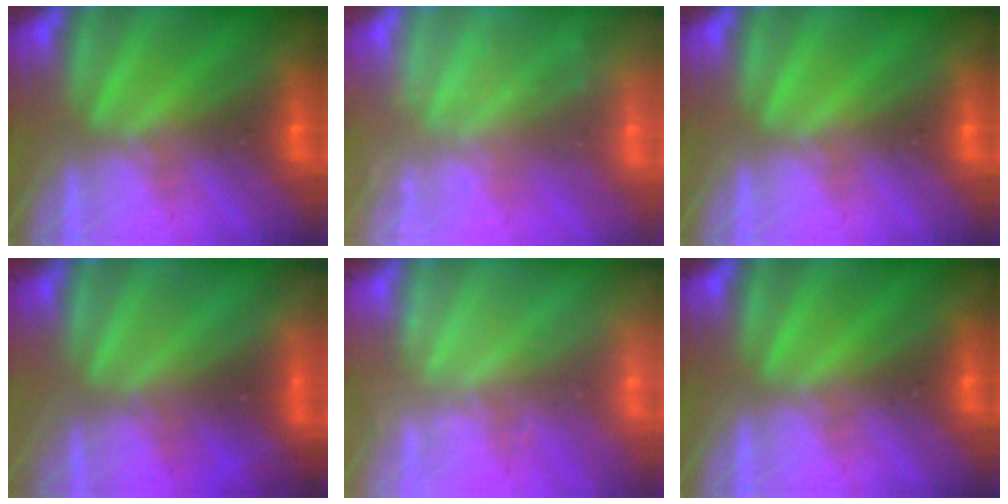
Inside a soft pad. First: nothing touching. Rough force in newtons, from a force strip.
{"total": 2.3}
{"total": 0.0}
{"total": 4.5}
{"total": 2.3}
{"total": 0.0}